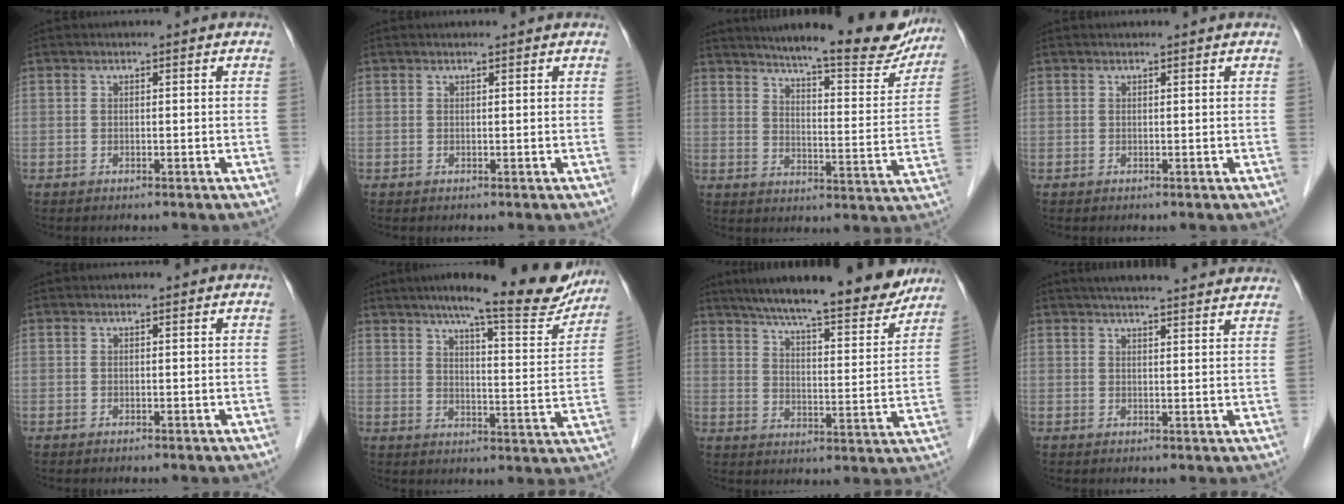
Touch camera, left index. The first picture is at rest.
{"total": 1.3, "force": [1.2, 0.0, 0.5], "torque": [-0.008, 0.008, 0.016]}
{"total": 21.3, "force": [18.6, 3.0, 10.0], "torque": [-0.136, -0.042, 0.232]}
{"total": 1.0, "force": [0.9, 0.0, 0.4], "torque": [-0.007, 0.008, 0.011]}
{"total": 0.0}
{"total": 19.2, "force": [15.9, 2.6, 10.4], "torque": [-0.135, -0.016, 0.202]}
{"total": 20.4, "force": [17.8, 2.6, 9.6], "torque": [-0.148, -0.011, 0.243]}
{"total": 16.8, "force": [15.3, 1.5, 7.0], "torque": [-0.096, 0.027, 0.188]}